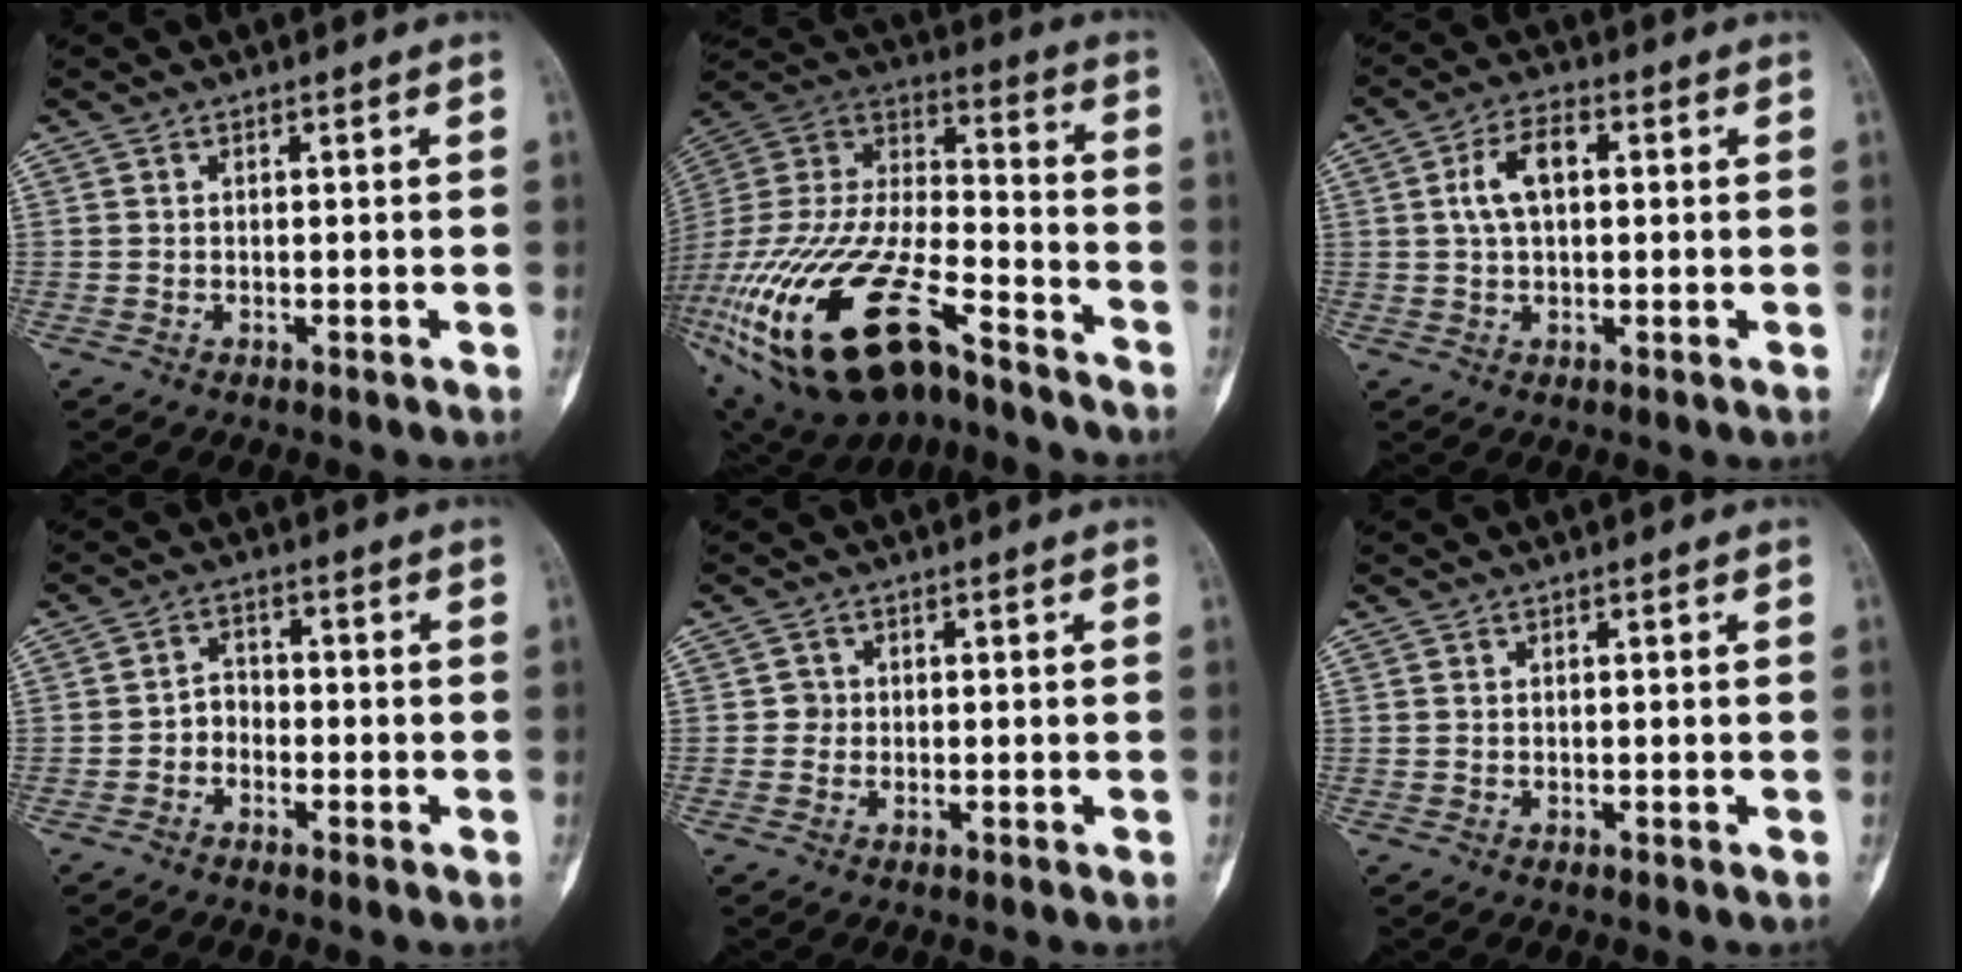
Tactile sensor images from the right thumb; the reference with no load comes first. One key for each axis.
{"total": 34.1, "fx": -18.7, "fy": 14.6, "fz": 24.5, "tx": -0.543, "ty": 0.023, "tz": -0.327}
{"total": 7.0, "fx": 1.3, "fy": 3.8, "fz": 5.7, "tx": -0.105, "ty": 0.016, "tz": 0.020}
{"total": 3.0, "fx": -1.5, "fy": 2.3, "fz": 1.2, "tx": 0.003, "ty": 0.016, "tz": -0.037}
{"total": 1.5, "fx": -0.1, "fy": 1.5, "fz": 0.2, "tx": 0.008, "ty": 0.007, "tz": -0.005}
{"total": 0.0}